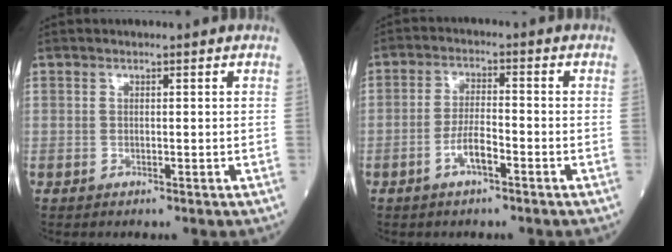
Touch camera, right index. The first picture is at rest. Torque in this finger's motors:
{"motor_torque": [0.16, -0.15, 0.07, 0.02]}